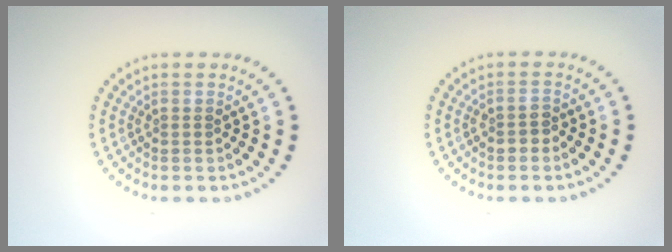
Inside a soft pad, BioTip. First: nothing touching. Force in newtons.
{"total": 1.4, "press": 1.3, "slide": 0.5}